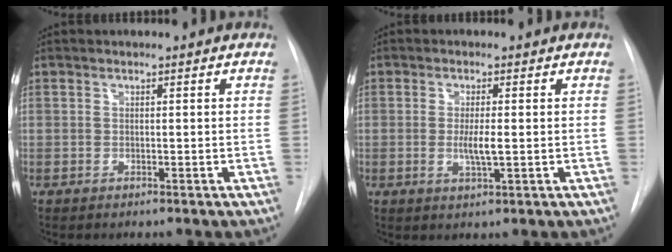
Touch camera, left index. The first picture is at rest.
{"total": 3.1, "force": [-0.2, 0.4, 3.1], "torque": [-0.062, -0.007, -0.003]}